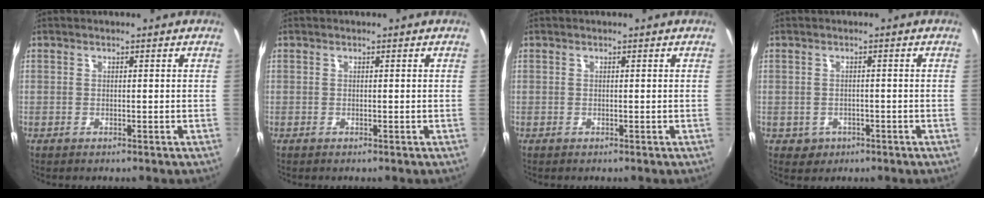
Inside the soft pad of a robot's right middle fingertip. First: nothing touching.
{"total": 0.0}
{"total": 0.0}
{"total": 3.0, "force": [-1.0, 2.7, 0.9], "torque": [-0.027, -0.002, -0.009]}